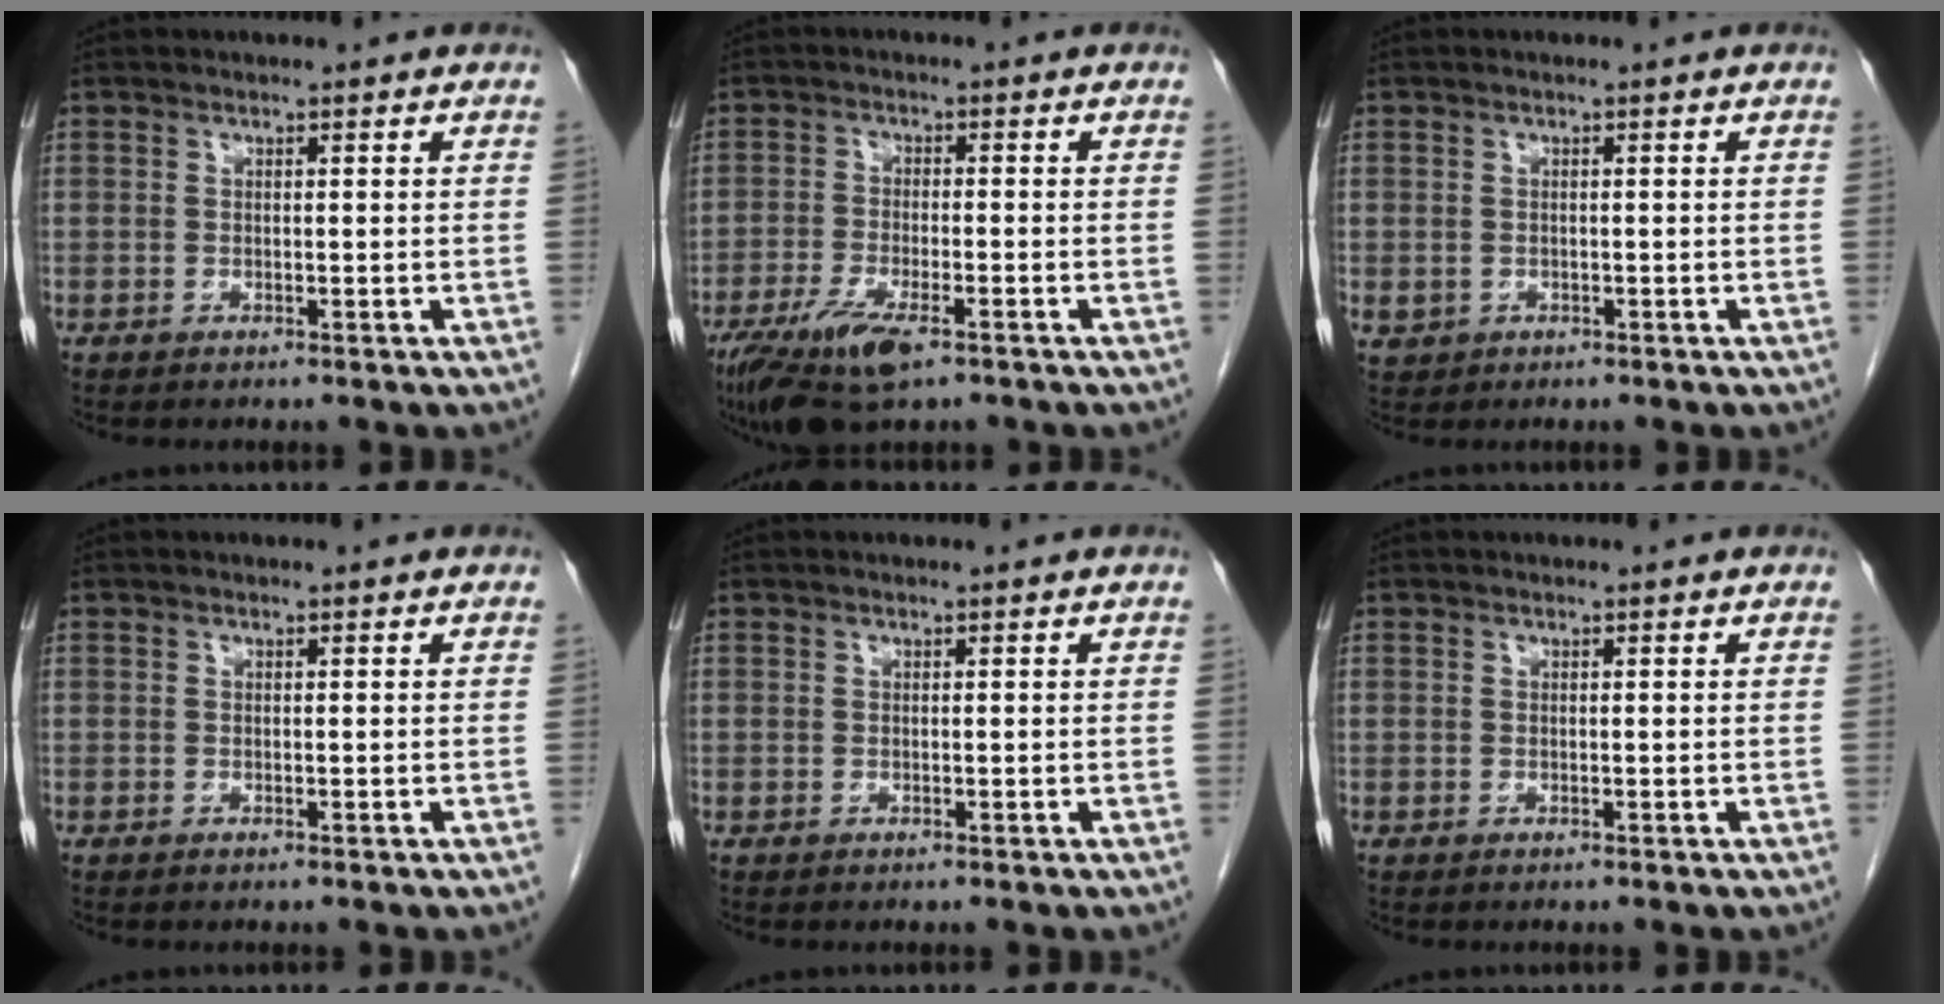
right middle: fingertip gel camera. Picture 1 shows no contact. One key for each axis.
{"total": 9.2, "fx": -5.6, "fy": 2.4, "fz": 6.9, "tx": -0.129, "ty": -0.020, "tz": -0.095}
{"total": 1.5, "fx": -0.3, "fy": 1.4, "fz": 0.5, "tx": -0.012, "ty": 0.001, "tz": 0.004}
{"total": 0.0}
{"total": 0.0}
{"total": 0.0}